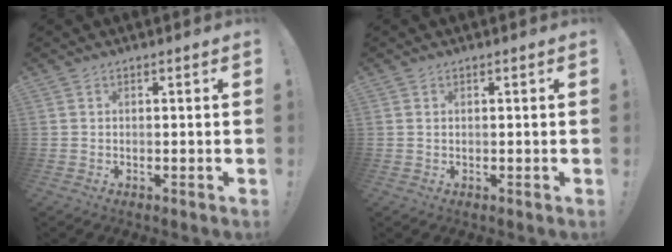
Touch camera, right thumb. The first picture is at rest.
{"total": 0.5, "force": [0.5, 0.0, 0.2], "torque": [-0.006, 0.002, 0.008]}